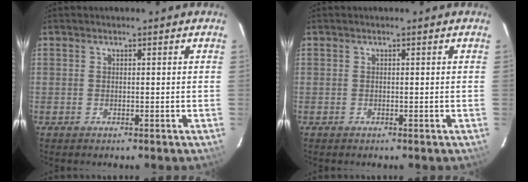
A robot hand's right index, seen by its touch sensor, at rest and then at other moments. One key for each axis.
{"total": 0.0}